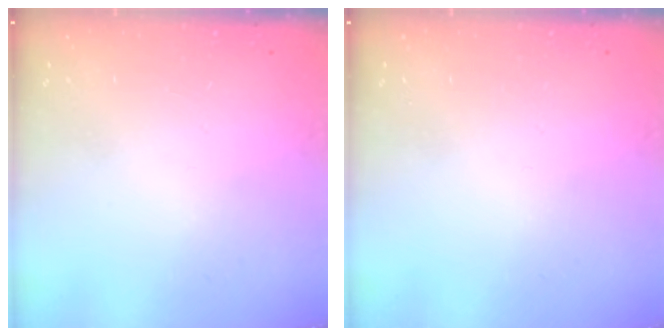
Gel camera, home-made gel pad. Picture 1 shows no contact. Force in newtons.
{"total": 0.0}